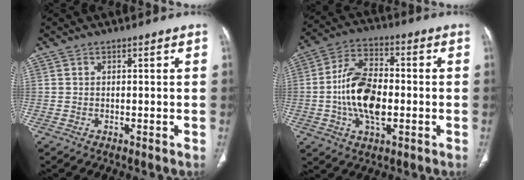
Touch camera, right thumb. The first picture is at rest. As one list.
[{"total": 14.0, "force": [-1.8, 7.8, 11.5], "torque": [-0.208, 0.019, -0.034]}]